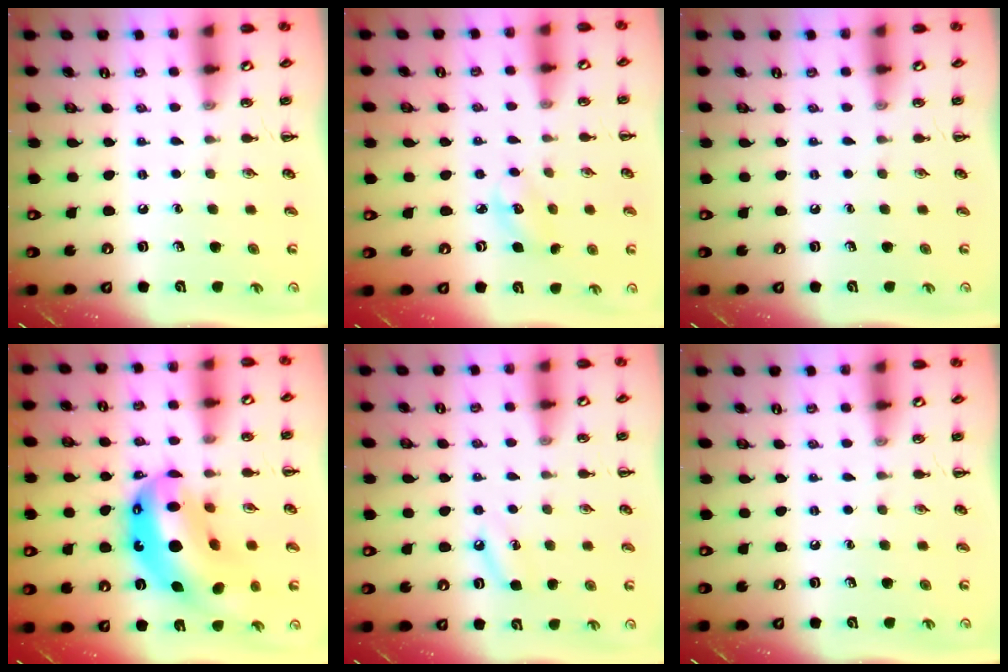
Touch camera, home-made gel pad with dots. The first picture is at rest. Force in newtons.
{"total": 4.0, "press": 3.9, "slide": 0.9}
{"total": 0.0}
{"total": 20.5, "press": 19.6, "slide": 5.8}
{"total": 4.3, "press": 4.0, "slide": 1.6}
{"total": 0.0}